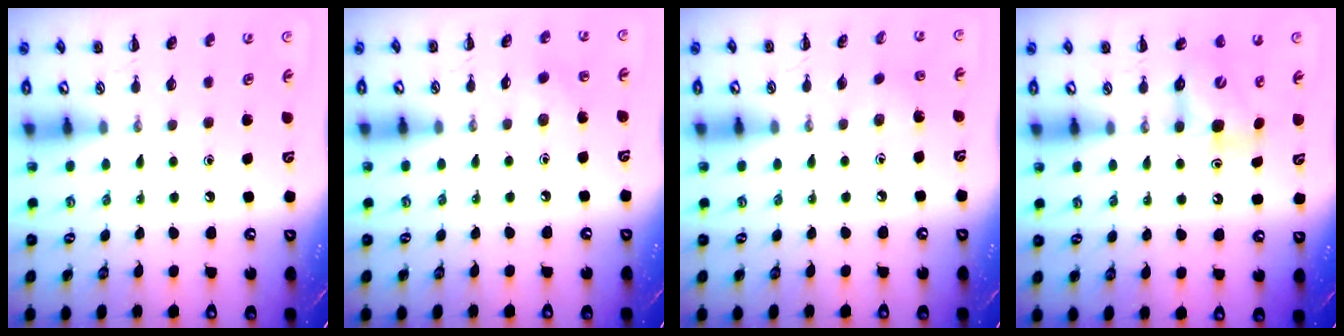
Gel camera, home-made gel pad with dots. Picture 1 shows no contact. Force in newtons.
{"total": 4.0, "press": 3.8, "slide": 1.2}
{"total": 2.4, "press": 2.4, "slide": 0.6}
{"total": 7.3, "press": 7.2, "slide": 1.2}